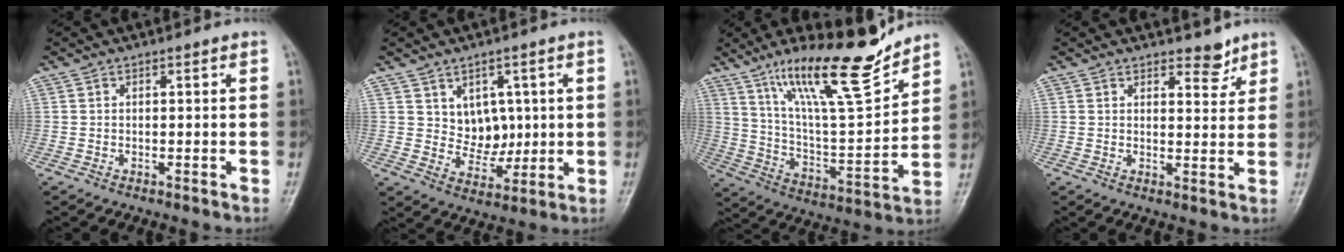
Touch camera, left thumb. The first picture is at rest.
{"total": 7.2, "force": [1.9, 5.7, 3.9], "torque": [-0.023, -0.016, 0.041]}
{"total": 19.1, "force": [14.0, 3.8, 12.4], "torque": [-0.176, -0.082, 0.247]}
{"total": 3.8, "force": [2.9, 1.8, 1.6], "torque": [-0.001, -0.020, 0.041]}